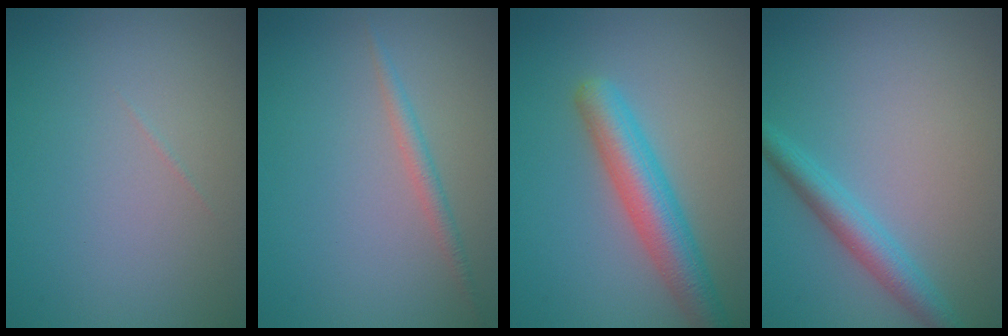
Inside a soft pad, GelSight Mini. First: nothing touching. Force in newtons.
{"total": 1.3, "press": 1.3, "slide": 0.1}
{"total": 5.0, "press": 5.0, "slide": 0.1}
{"total": 3.1, "press": 3.1, "slide": 0.1}